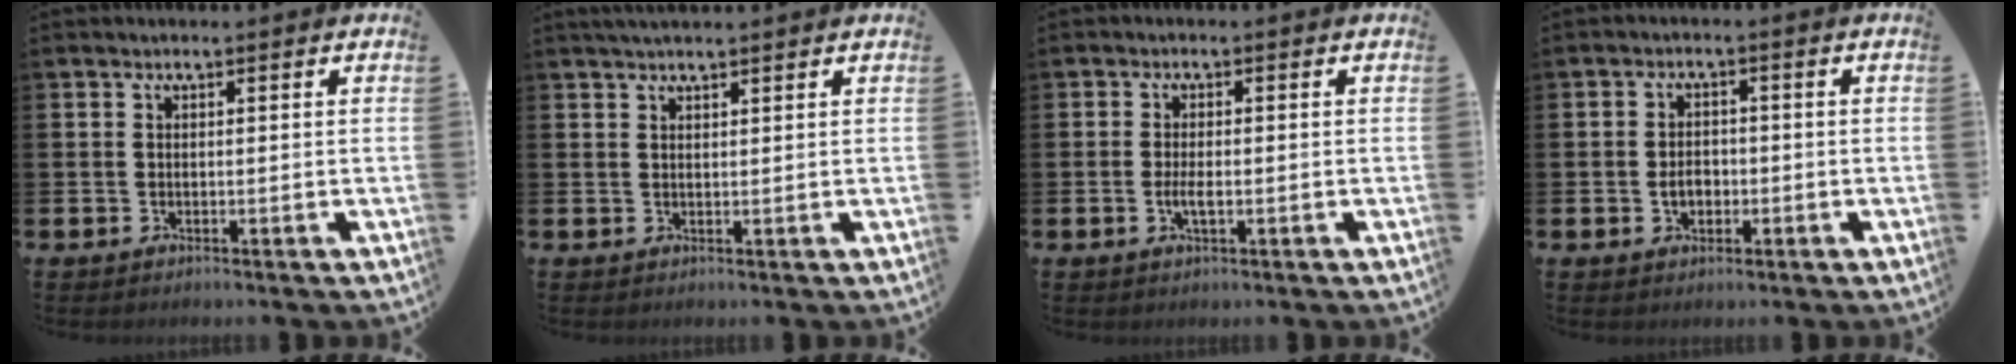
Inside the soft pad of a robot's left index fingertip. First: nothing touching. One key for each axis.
{"total": 1.7, "fx": 1.6, "fy": 0.2, "fz": 0.6, "tx": -0.014, "ty": 0.000, "tz": 0.028}
{"total": 2.2, "fx": -0.3, "fy": 0.7, "fz": 2.0, "tx": -0.032, "ty": -0.002, "tz": -0.007}
{"total": 2.6, "fx": -0.6, "fy": 1.9, "fz": 1.6, "tx": -0.020, "ty": -0.001, "tz": -0.016}